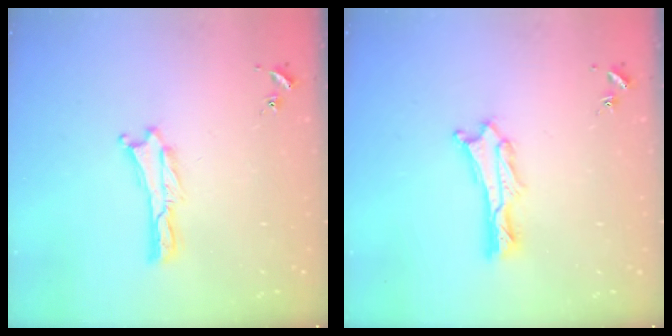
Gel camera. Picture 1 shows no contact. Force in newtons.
{"total": 1.1, "press": 1.1, "slide": 0.2}